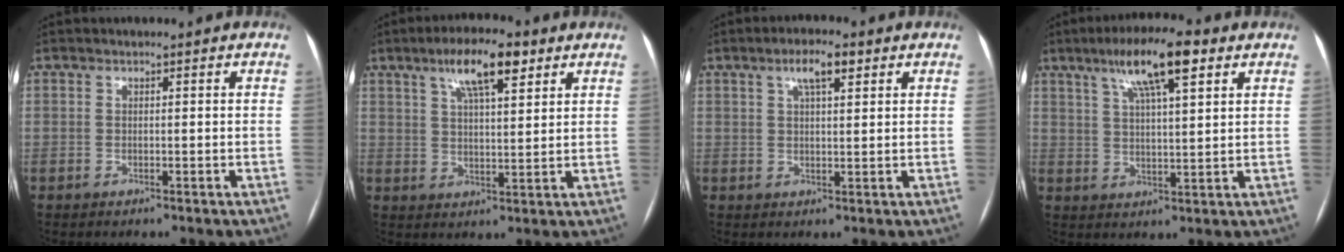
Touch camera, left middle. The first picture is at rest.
{"total": 9.1, "force": [5.2, 2.2, 7.1], "torque": [-0.129, 0.015, 0.087]}
{"total": 4.7, "force": [2.5, 1.2, 3.8], "torque": [-0.073, 0.010, 0.043]}
{"total": 10.5, "force": [5.8, 1.6, 8.6], "torque": [-0.155, 0.019, 0.096]}